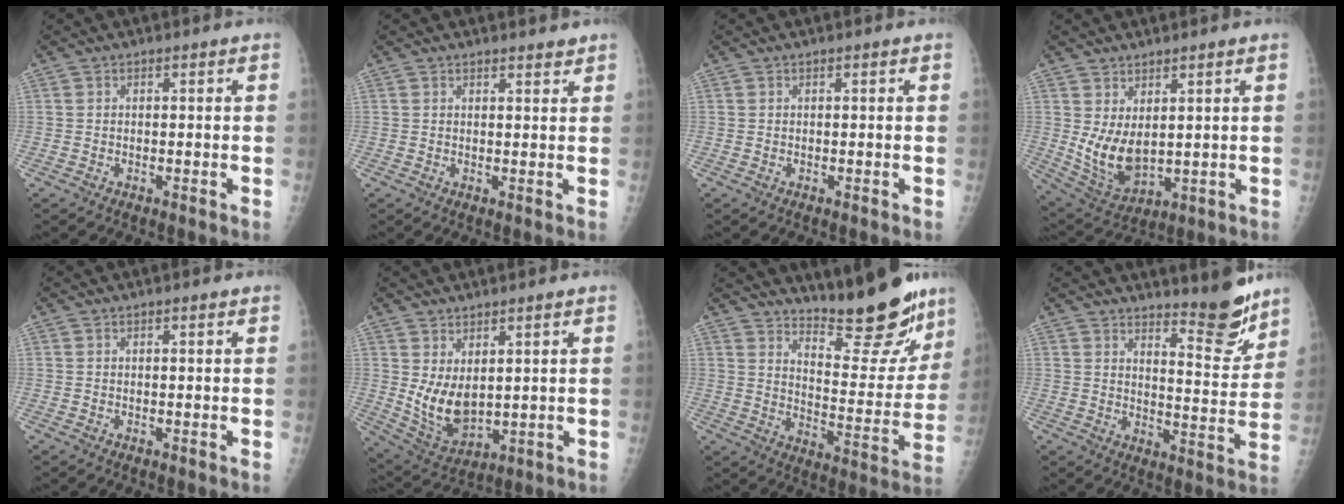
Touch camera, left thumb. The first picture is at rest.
{"total": 1.8, "force": [1.6, 0.4, 0.6], "torque": [-0.002, -0.012, 0.023]}
{"total": 0.0}
{"total": 9.0, "force": [2.0, 4.7, 7.4], "torque": [-0.126, -0.028, 0.059]}
{"total": 0.6, "force": [0.4, 0.1, 0.5], "torque": [-0.007, -0.001, 0.006]}
{"total": 8.9, "force": [2.3, 4.8, 7.2], "torque": [-0.119, -0.031, 0.063]}
{"total": 18.8, "force": [16.0, 4.4, 9.0], "torque": [-0.086, -0.129, 0.228]}
{"total": 9.8, "force": [8.5, 1.5, 4.7], "torque": [-0.045, -0.080, 0.131]}